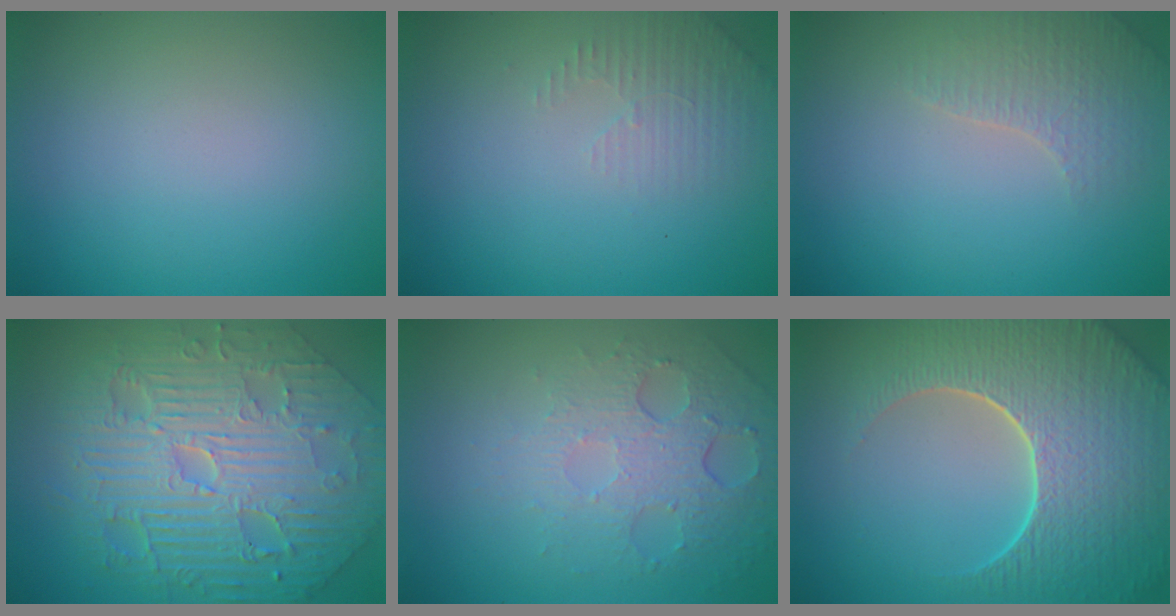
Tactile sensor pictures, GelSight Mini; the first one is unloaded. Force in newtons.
{"total": 1.9, "press": 1.8, "slide": 0.6}
{"total": 2.6, "press": 2.5, "slide": 0.5}
{"total": 11.8, "press": 7.7, "slide": 9.0}
{"total": 5.2, "press": 3.3, "slide": 4.0}
{"total": 9.3, "press": 6.6, "slide": 6.5}